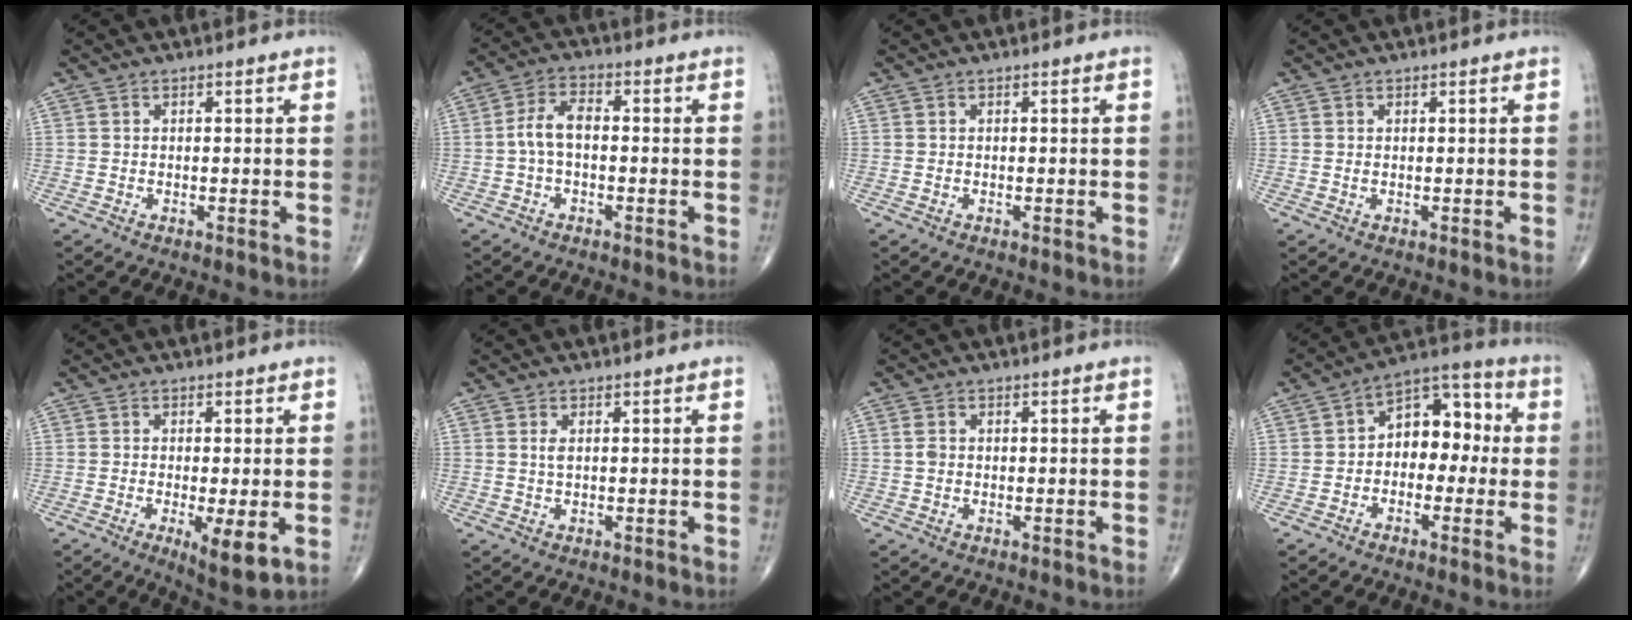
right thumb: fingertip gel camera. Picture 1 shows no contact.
{"total": 5.4, "force": [-0.6, 2.9, 4.5], "torque": [-0.087, 0.021, -0.018]}
{"total": 0.0}
{"total": 0.0}
{"total": 6.7, "force": [-1.7, 1.5, 6.3], "torque": [-0.104, -0.021, -0.025]}
{"total": 1.0, "force": [0.3, 0.4, 0.9], "torque": [-0.018, -0.001, 0.007]}
{"total": 1.3, "force": [0.1, 1.0, 0.8], "torque": [-0.012, 0.001, 0.002]}
{"total": 10.7, "force": [-0.1, 7.3, 7.8], "torque": [-0.070, 0.044, -0.019]}